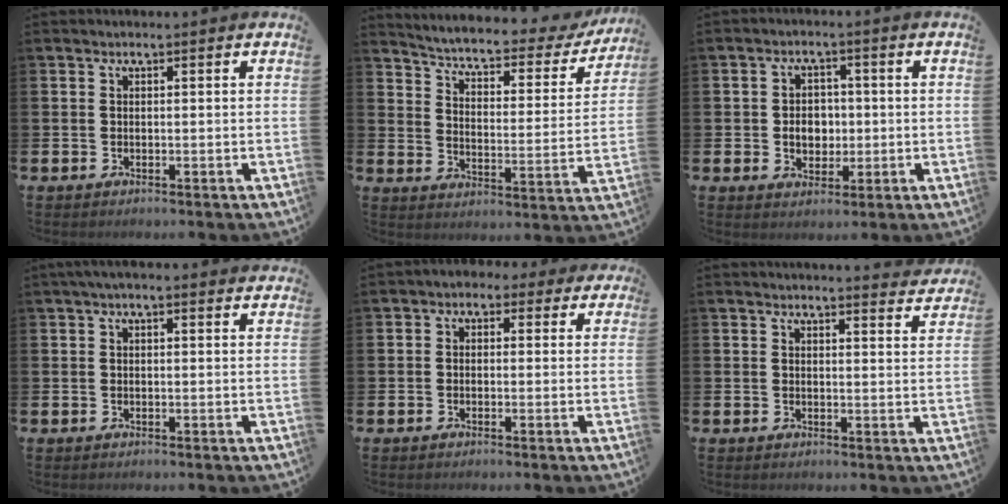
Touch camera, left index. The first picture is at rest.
{"total": 4.4, "force": [3.9, 1.0, 1.8], "torque": [-0.059, -0.032, 0.055]}
{"total": 3.9, "force": [-0.2, 3.3, 2.1], "torque": [-0.036, 0.005, -0.012]}
{"total": 1.0, "force": [0.6, 0.2, 0.8], "torque": [-0.010, 0.001, 0.009]}
{"total": 1.4, "force": [-0.4, 1.3, 0.5], "torque": [-0.016, 0.010, -0.013]}
{"total": 2.8, "force": [2.8, 0.0, 0.0], "torque": [0.006, -0.021, 0.049]}